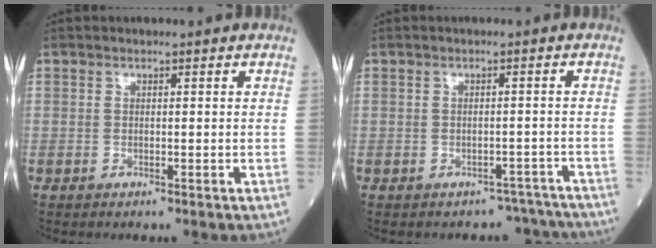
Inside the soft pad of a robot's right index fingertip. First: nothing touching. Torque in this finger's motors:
{"motor_torque": [0.29, -0.19, -0.03, -0.01]}